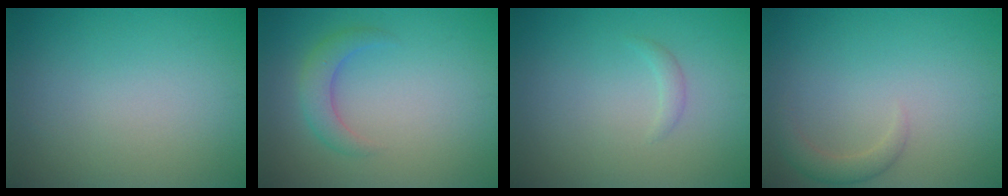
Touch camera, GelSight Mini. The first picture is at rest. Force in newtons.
{"total": 2.4, "press": 2.4, "slide": 0.0}
{"total": 0.7, "press": 0.7, "slide": 0.1}
{"total": 1.7, "press": 1.7, "slide": 0.1}